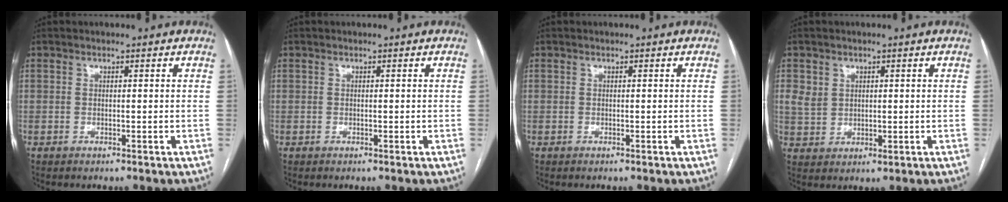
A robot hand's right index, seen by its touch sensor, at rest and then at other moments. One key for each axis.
{"total": 0.0}
{"total": 0.0}
{"total": 4.1, "fx": 1.5, "fy": 3.4, "fz": 1.6, "tx": -0.030, "ty": 0.005, "tz": 0.034}